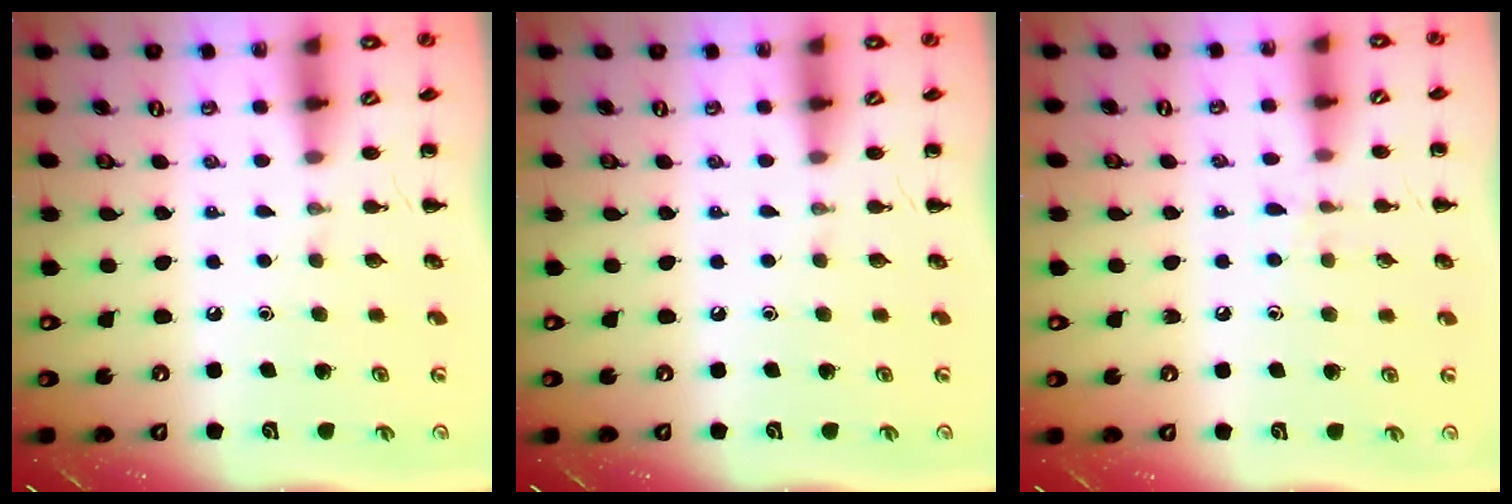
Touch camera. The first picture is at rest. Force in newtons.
{"total": 0.0}
{"total": 5.7, "press": 5.2, "slide": 2.3}